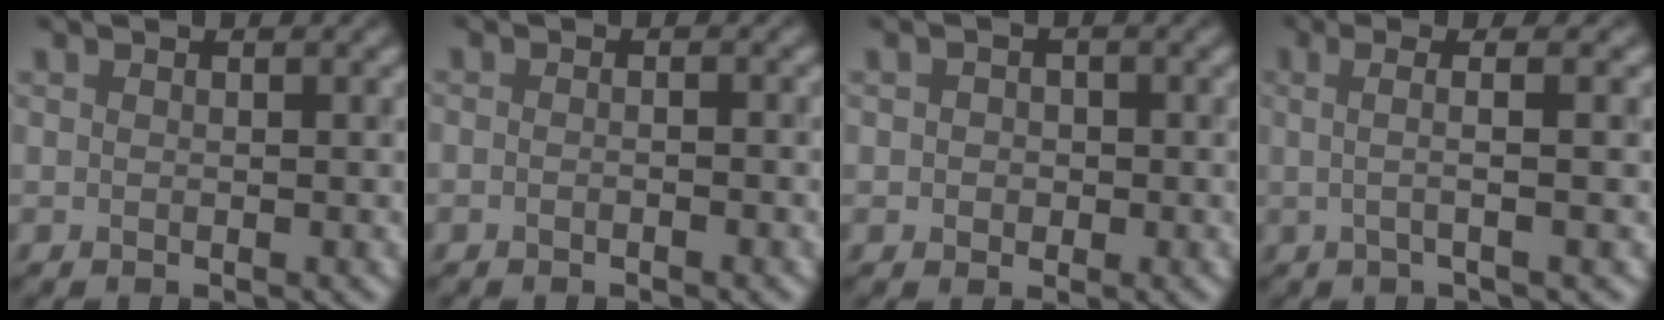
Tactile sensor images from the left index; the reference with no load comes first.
{"total": 0.9, "force": [-0.9, 0.0, 0.0], "torque": [-0.002, -0.006, -0.013]}
{"total": 1.2, "force": [-0.2, 1.2, 0.2], "torque": [0.005, 0.001, -0.004]}
{"total": 3.2, "force": [0.2, 0.6, 3.2], "torque": [-0.052, 0.002, -0.002]}